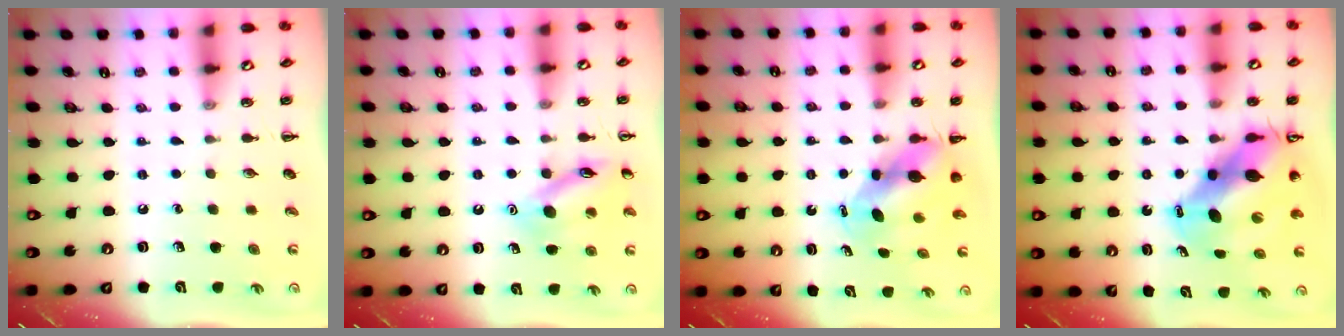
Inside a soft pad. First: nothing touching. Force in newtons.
{"total": 12.8, "press": 12.8, "slide": 1.1}
{"total": 7.3, "press": 7.2, "slide": 0.9}
{"total": 12.1, "press": 11.5, "slide": 3.7}